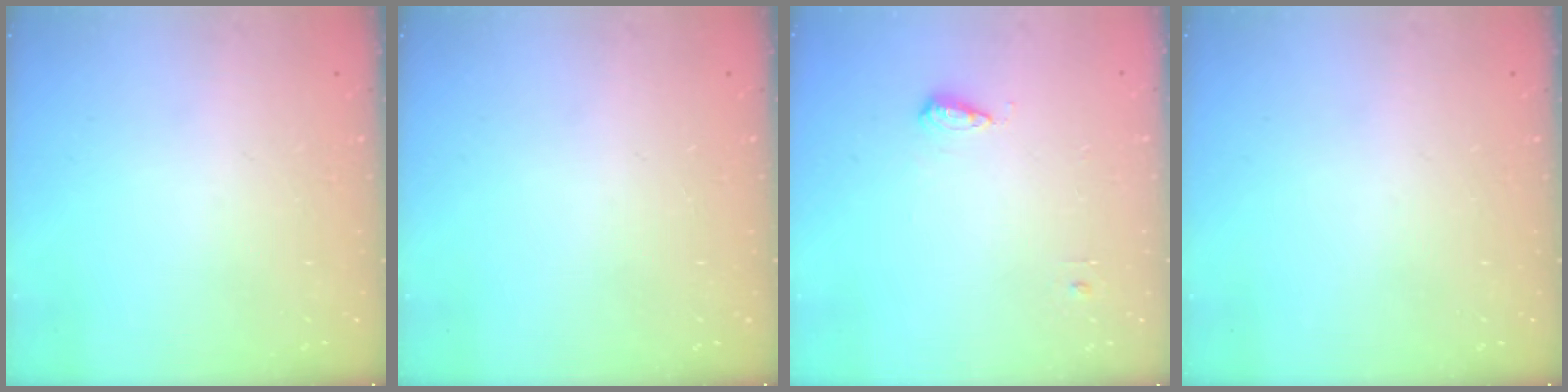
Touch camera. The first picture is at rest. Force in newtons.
{"total": 0.0}
{"total": 5.8, "press": 5.7, "slide": 1.0}
{"total": 0.0}